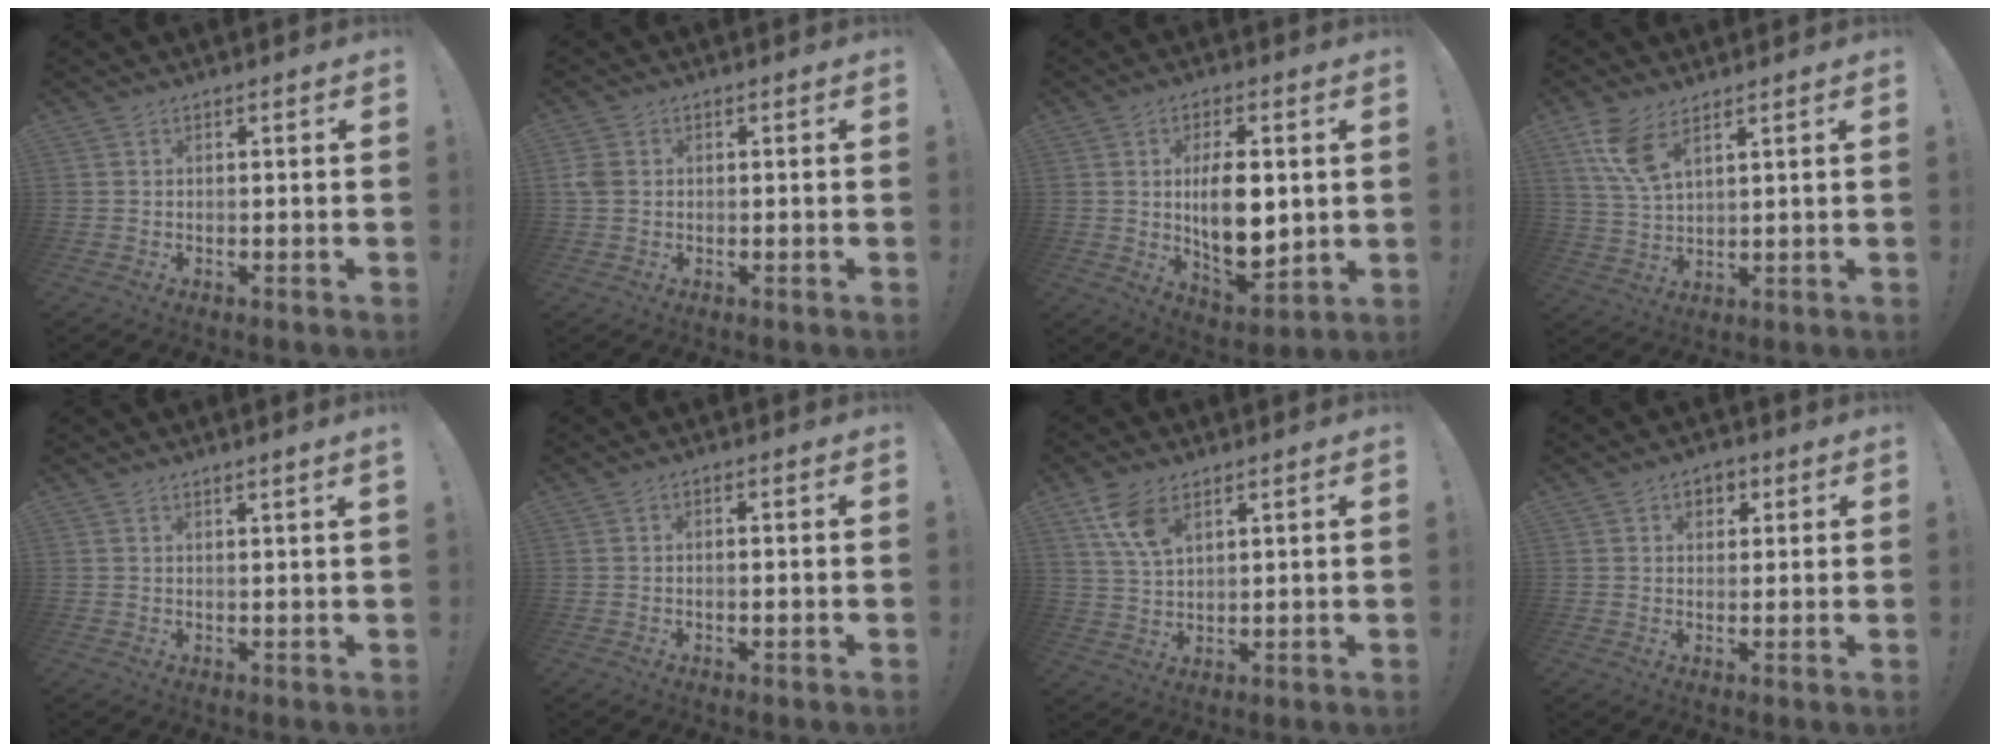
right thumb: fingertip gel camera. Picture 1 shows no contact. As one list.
[{"total": 3.4, "force": [0.5, 2.6, 2.1], "torque": [-0.045, 0.003, 0.012]}, {"total": 13.7, "force": [2.0, 6.8, 11.7], "torque": [-0.197, -0.015, 0.033]}, {"total": 8.9, "force": [5.5, 3.6, 6.0], "torque": [-0.115, -0.025, 0.104]}, {"total": 1.7, "force": [1.4, -0.5, 0.9], "torque": [-0.005, -0.010, 0.021]}, {"total": 0.7, "force": [-0.3, 0.2, 0.6], "torque": [-0.013, 0.004, -0.004]}, {"total": 8.7, "force": [5.2, 4.3, 5.4], "torque": [-0.097, -0.023, 0.097]}, {"total": 4.4, "force": [1.7, 3.5, 2.1], "torque": [-0.020, 0.000, 0.028]}]